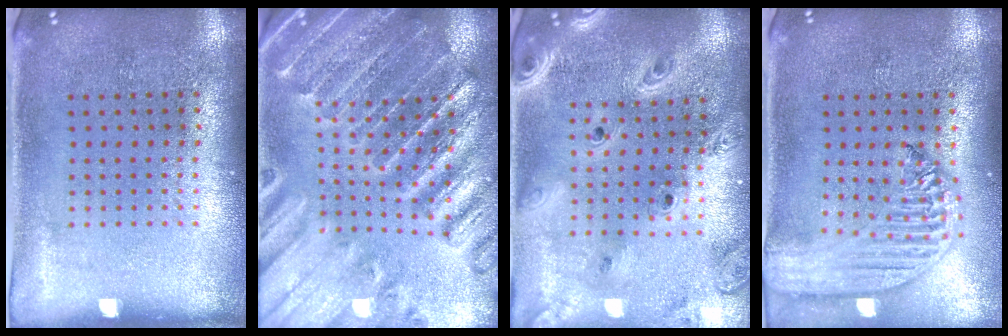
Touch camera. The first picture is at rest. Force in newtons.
{"total": 2.8, "press": 2.8, "slide": 0.4}
{"total": 3.1, "press": 2.6, "slide": 1.7}
{"total": 2.5, "press": 2.1, "slide": 1.3}